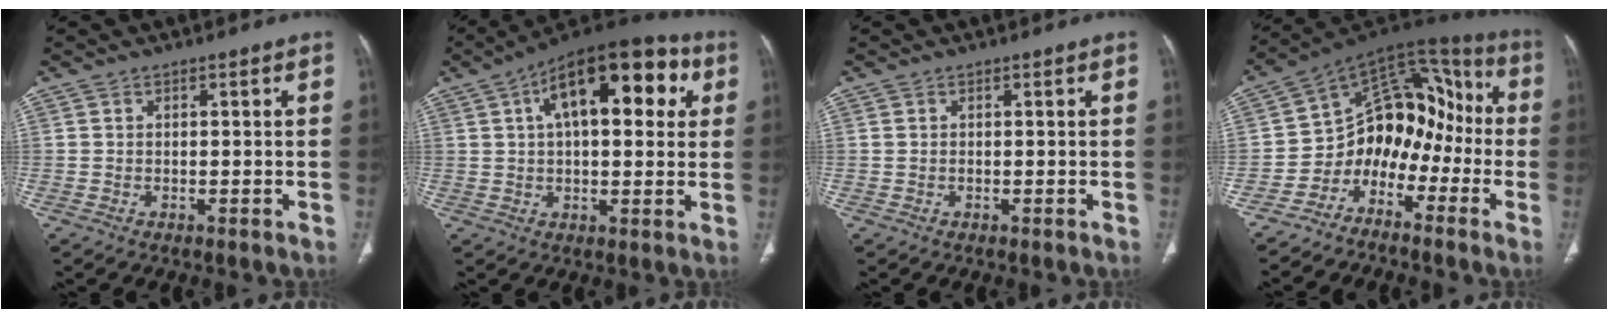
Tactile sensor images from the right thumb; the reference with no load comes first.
{"total": 20.6, "force": [6.6, 9.7, 16.9], "torque": [-0.223, 0.027, 0.092]}
{"total": 0.0}
{"total": 13.3, "force": [-5.2, 10.0, 7.1], "torque": [-0.046, 0.117, -0.100]}